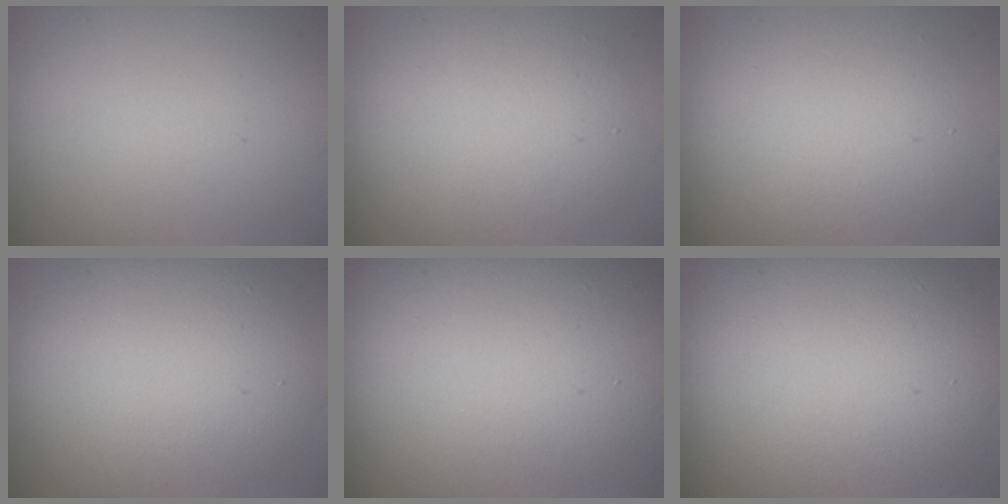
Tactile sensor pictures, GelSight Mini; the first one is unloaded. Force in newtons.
{"total": 6.1, "press": 6.1, "slide": 0.3}
{"total": 5.5, "press": 5.5, "slide": 0.2}
{"total": 9.5, "press": 9.5, "slide": 0.3}
{"total": 22.3, "press": 22.3, "slide": 1.1}
{"total": 13.1, "press": 13.1, "slide": 1.0}